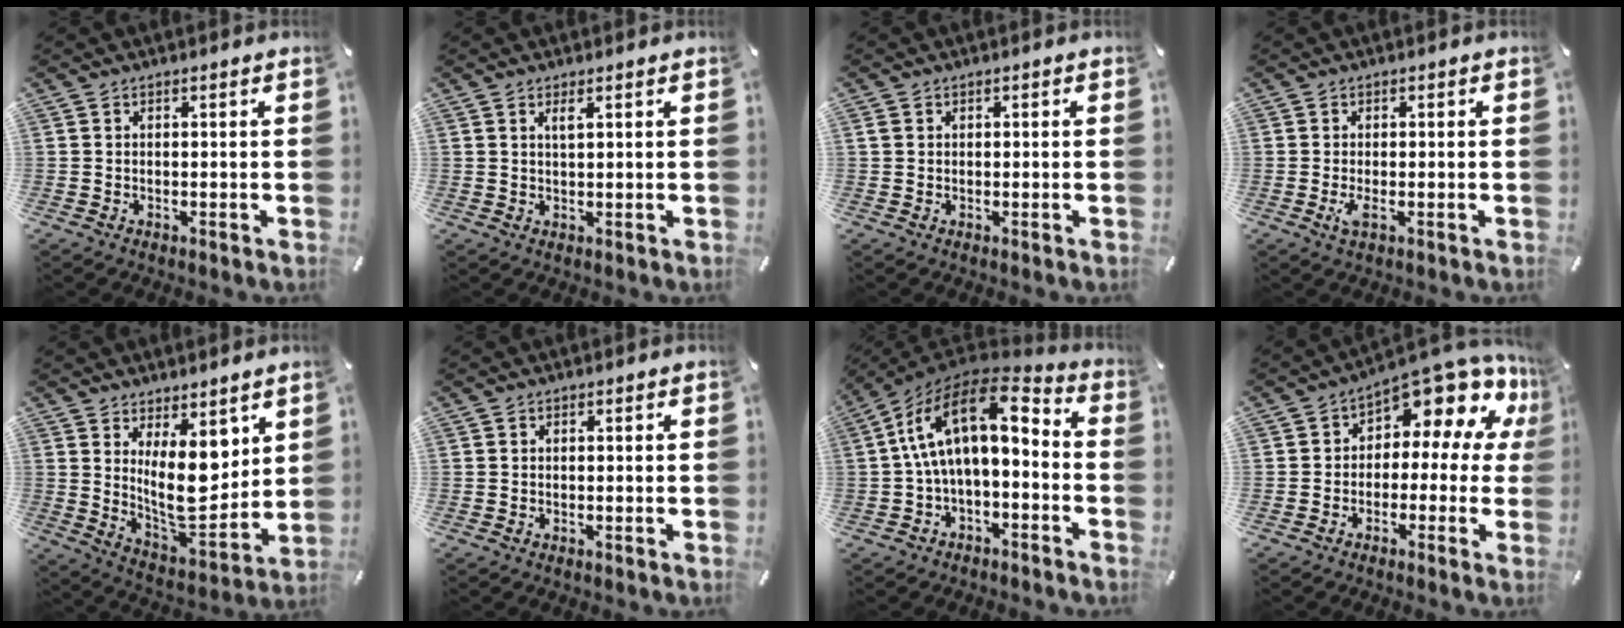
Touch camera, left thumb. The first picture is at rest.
{"total": 1.6, "force": [0.9, 0.2, 1.3], "torque": [-0.027, 0.000, 0.016]}
{"total": 0.8, "force": [0.1, 0.8, 0.3], "torque": [-0.005, 0.005, 0.000]}
{"total": 2.6, "force": [-0.7, 0.9, 2.4], "torque": [-0.054, -0.005, -0.014]}
{"total": 13.3, "force": [5.1, 6.7, 10.3], "torque": [-0.160, -0.047, 0.094]}
{"total": 0.0}
{"total": 16.3, "force": [2.8, 8.8, 13.4], "torque": [-0.264, -0.008, 0.042]}
{"total": 11.4, "force": [7.6, 5.1, 6.9], "torque": [-0.101, -0.071, 0.126]}